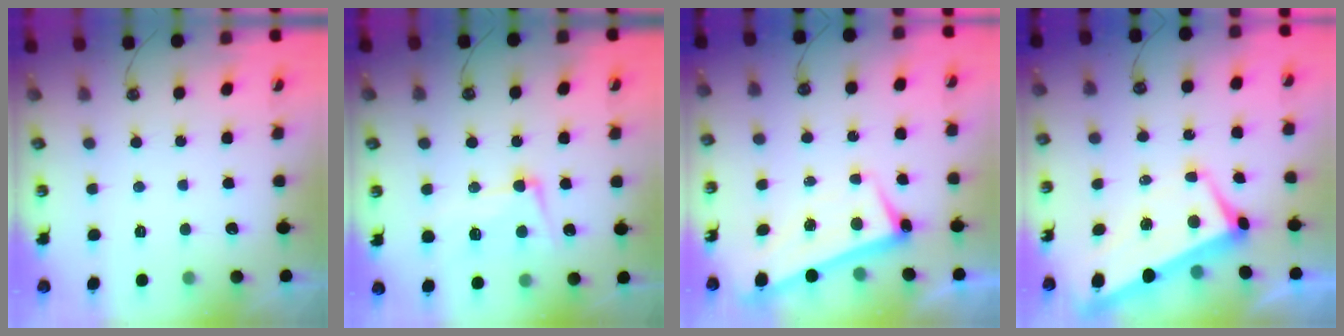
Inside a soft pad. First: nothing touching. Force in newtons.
{"total": 7.6, "press": 7.5, "slide": 1.7}
{"total": 2.4, "press": 2.3, "slide": 0.7}
{"total": 1.6, "press": 0.8, "slide": 1.4}